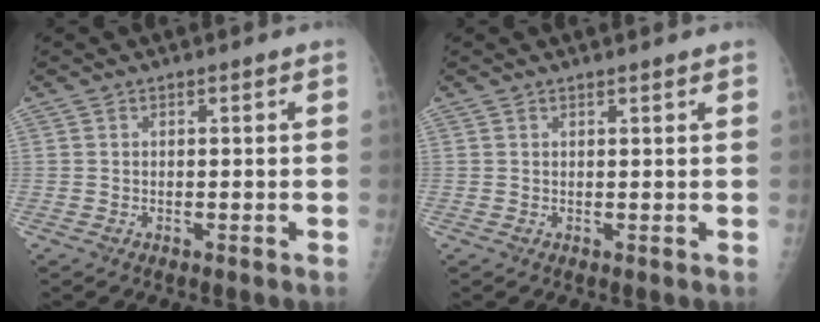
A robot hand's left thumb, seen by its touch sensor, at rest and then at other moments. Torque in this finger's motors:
{"motor_torque": [-0.22, -0.05, -0.23, -0.23, 0.03]}